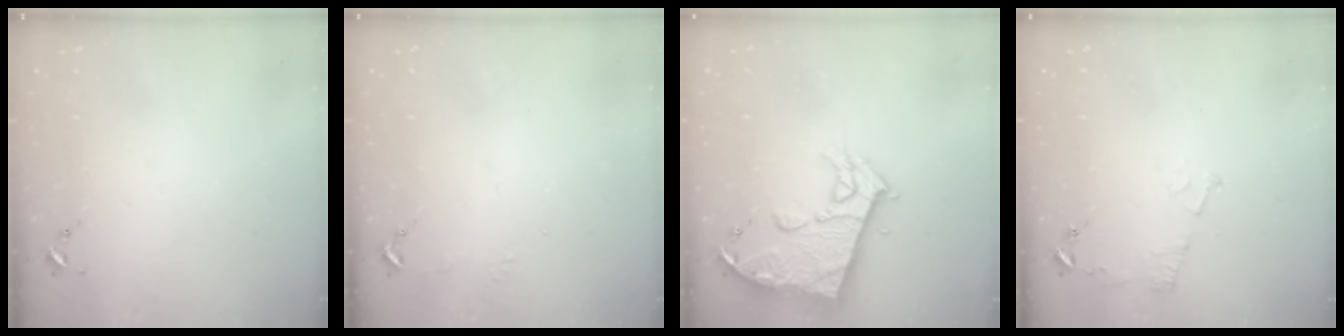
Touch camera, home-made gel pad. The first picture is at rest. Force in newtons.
{"total": 2.9, "press": 2.8, "slide": 0.3}
{"total": 14.1, "press": 14.0, "slide": 1.5}
{"total": 6.1, "press": 6.1, "slide": 0.7}